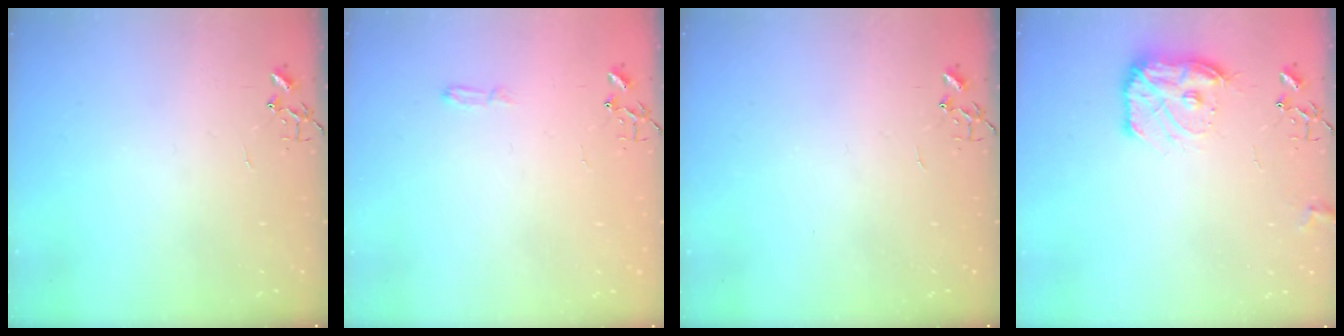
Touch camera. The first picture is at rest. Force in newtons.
{"total": 4.0, "press": 3.9, "slide": 0.5}
{"total": 0.0}
{"total": 12.6, "press": 12.6, "slide": 0.6}